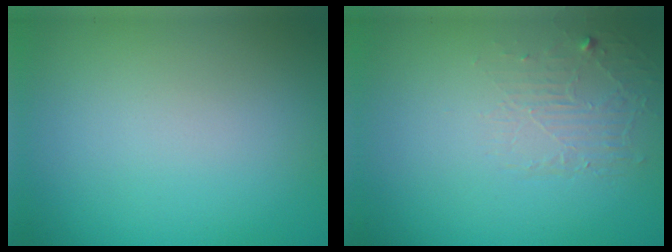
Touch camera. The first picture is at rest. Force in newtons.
{"total": 1.8, "press": 0.4, "slide": 1.8}